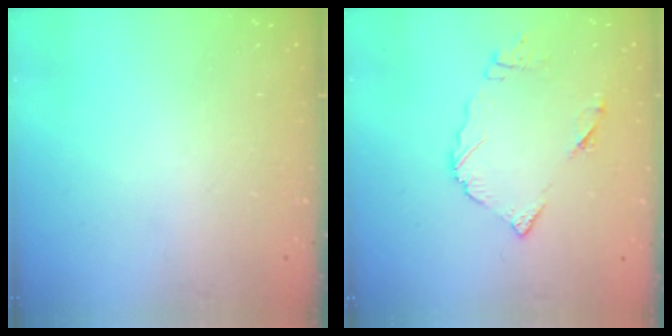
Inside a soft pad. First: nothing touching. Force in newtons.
{"total": 8.7, "press": 8.7, "slide": 0.6}